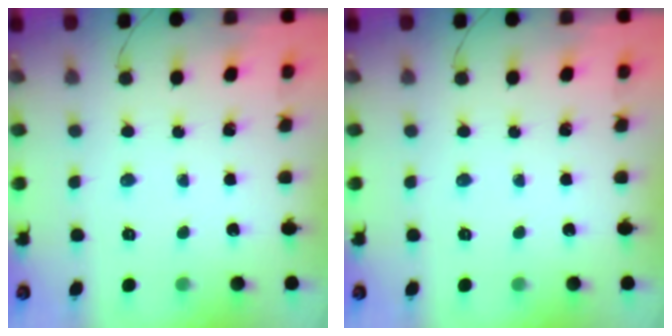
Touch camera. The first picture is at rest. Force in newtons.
{"total": 0.0}